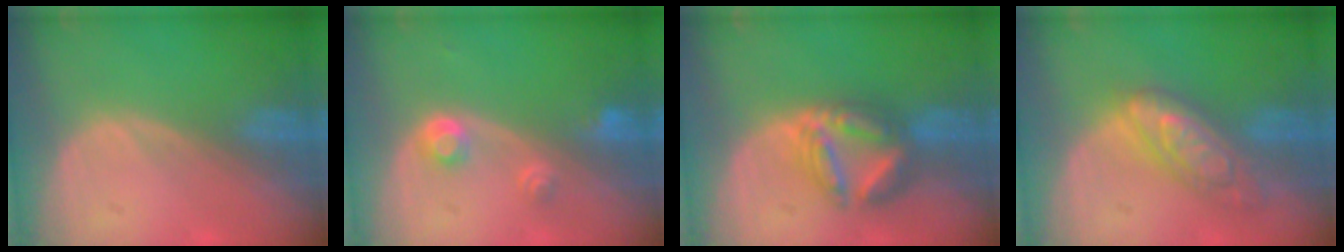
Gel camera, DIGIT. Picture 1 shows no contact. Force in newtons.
{"total": 2.9, "press": 2.7, "slide": 1.0}
{"total": 6.9, "press": 6.8, "slide": 0.4}
{"total": 7.5, "press": 7.4, "slide": 0.6}